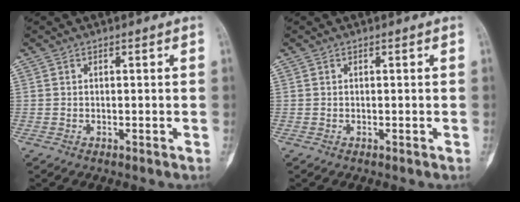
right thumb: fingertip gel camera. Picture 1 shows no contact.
{"total": 0.0}